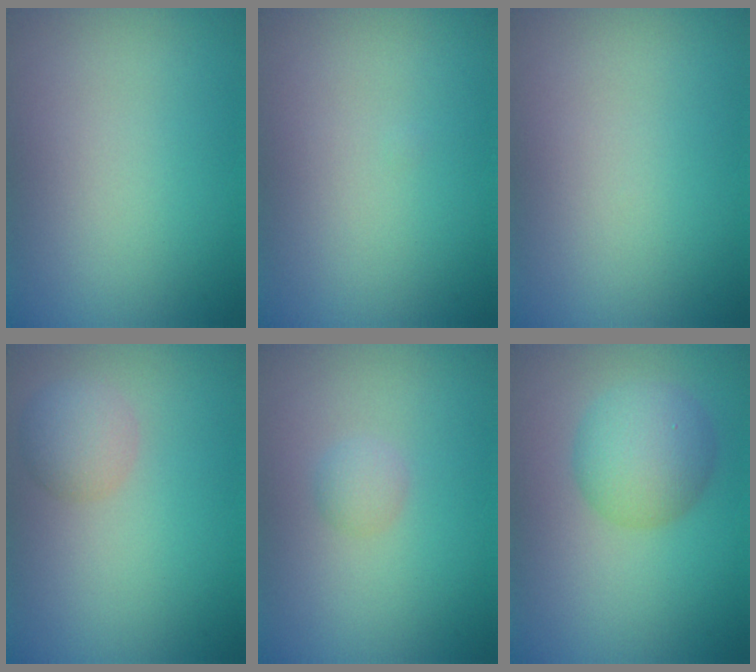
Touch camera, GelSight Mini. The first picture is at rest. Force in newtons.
{"total": 0.0}
{"total": 0.0}
{"total": 2.4, "press": 2.4, "slide": 0.0}
{"total": 1.1, "press": 1.1, "slide": 0.0}
{"total": 4.4, "press": 4.4, "slide": 0.1}